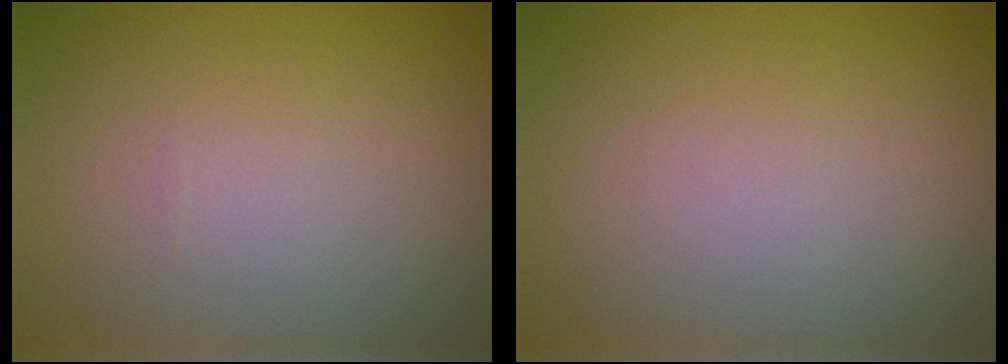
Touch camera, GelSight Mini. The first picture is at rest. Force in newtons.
{"total": 0.0}